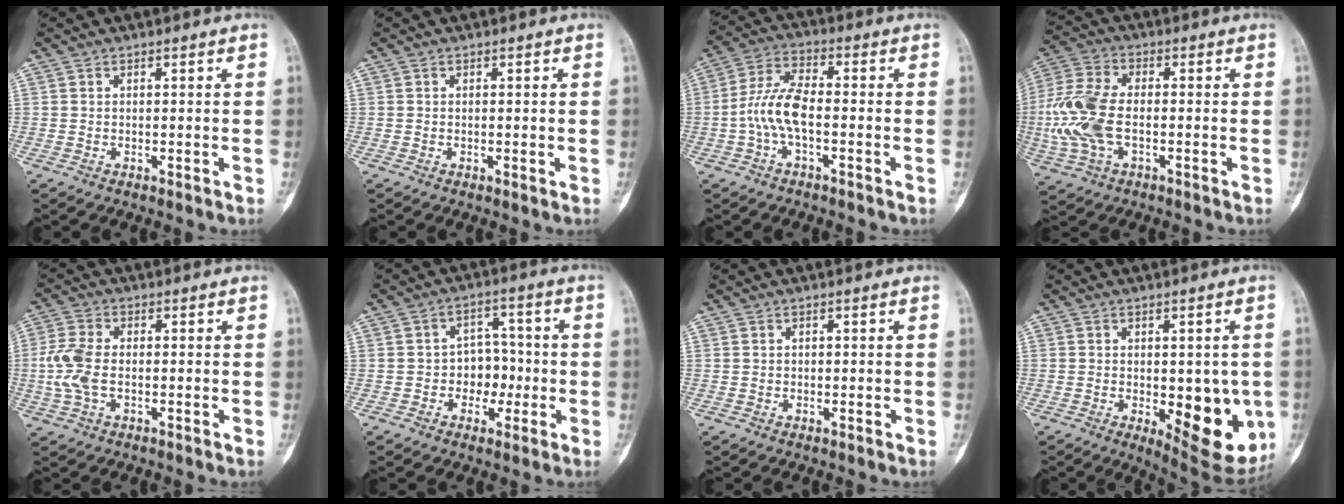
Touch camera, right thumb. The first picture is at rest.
{"total": 0.6, "force": [-0.1, 0.2, 0.5], "torque": [-0.007, -0.002, 0.000]}
{"total": 8.3, "force": [-1.8, 3.5, 7.3], "torque": [-0.159, 0.031, -0.042]}
{"total": 13.0, "force": [-1.6, 7.2, 10.7], "torque": [-0.251, 0.013, -0.032]}
{"total": 7.1, "force": [-0.8, 4.1, 5.8], "torque": [-0.144, 0.010, -0.018]}
{"total": 6.9, "force": [-1.4, 5.5, 4.0], "torque": [-0.010, 0.028, -0.028]}
{"total": 0.0}
{"total": 15.2, "force": [-3.0, 6.7, 13.3], "torque": [-0.134, -0.019, -0.022]}